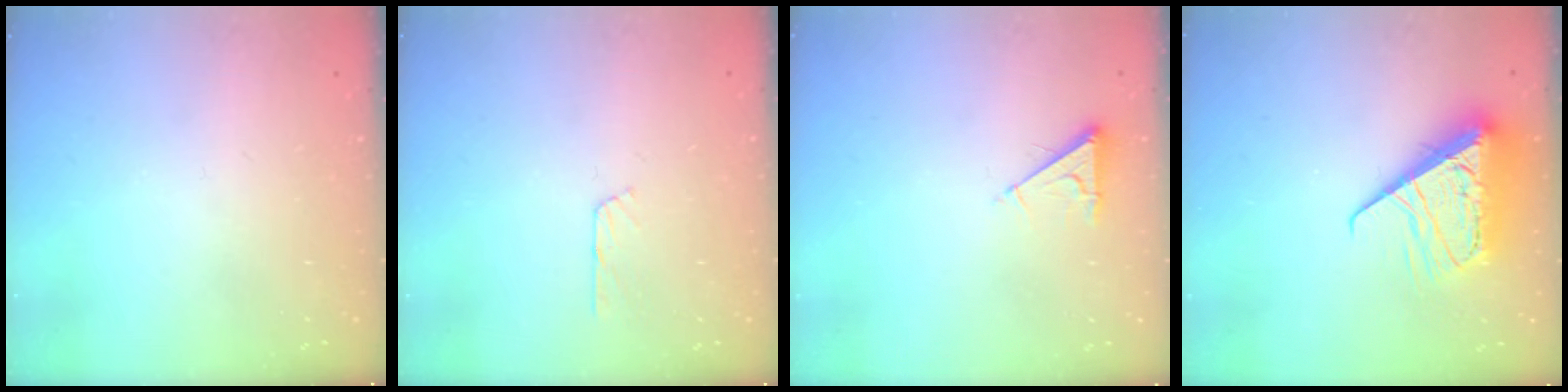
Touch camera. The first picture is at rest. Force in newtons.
{"total": 2.7, "press": 2.7, "slide": 0.3}
{"total": 4.5, "press": 4.5, "slide": 0.7}
{"total": 10.7, "press": 10.6, "slide": 1.3}